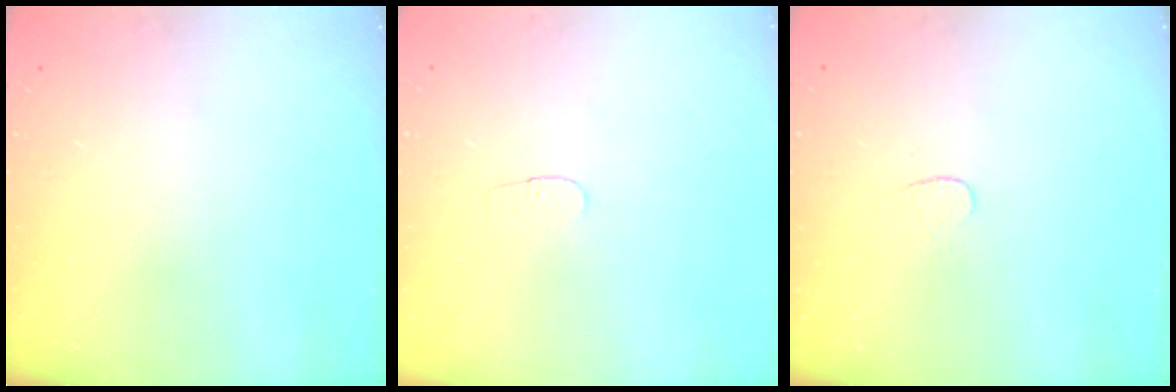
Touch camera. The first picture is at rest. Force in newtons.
{"total": 2.8, "press": 2.8, "slide": 0.3}
{"total": 2.7, "press": 2.7, "slide": 0.3}